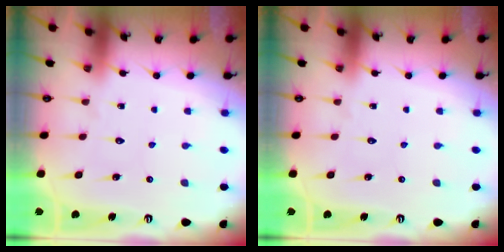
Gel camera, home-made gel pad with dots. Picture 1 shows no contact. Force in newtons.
{"total": 0.0}